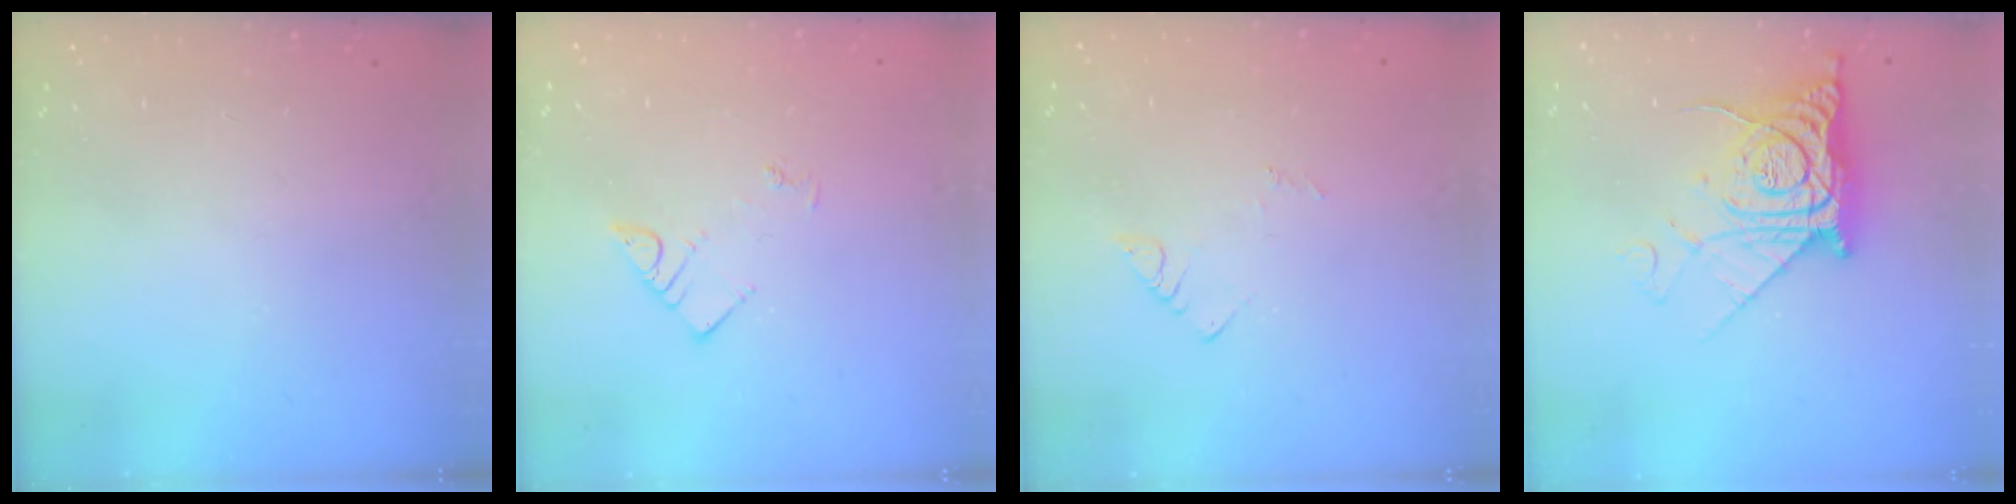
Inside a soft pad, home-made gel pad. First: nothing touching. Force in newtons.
{"total": 3.7, "press": 3.6, "slide": 0.4}
{"total": 3.7, "press": 3.7, "slide": 0.2}
{"total": 11.9, "press": 11.9, "slide": 1.4}